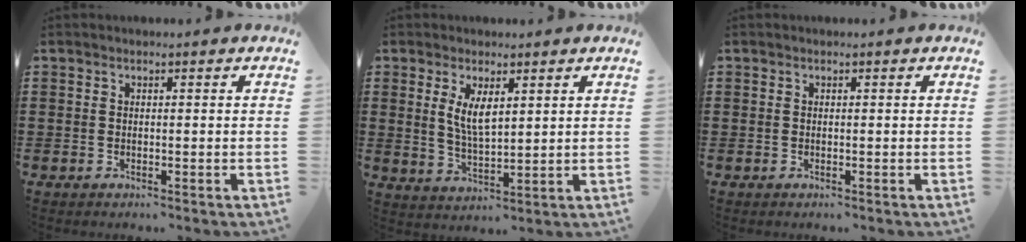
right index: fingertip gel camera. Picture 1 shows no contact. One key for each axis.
{"total": 4.6, "fx": 1.7, "fy": 1.6, "fz": 3.9, "tx": -0.074, "ty": -0.001, "tz": 0.029}
{"total": 0.0}